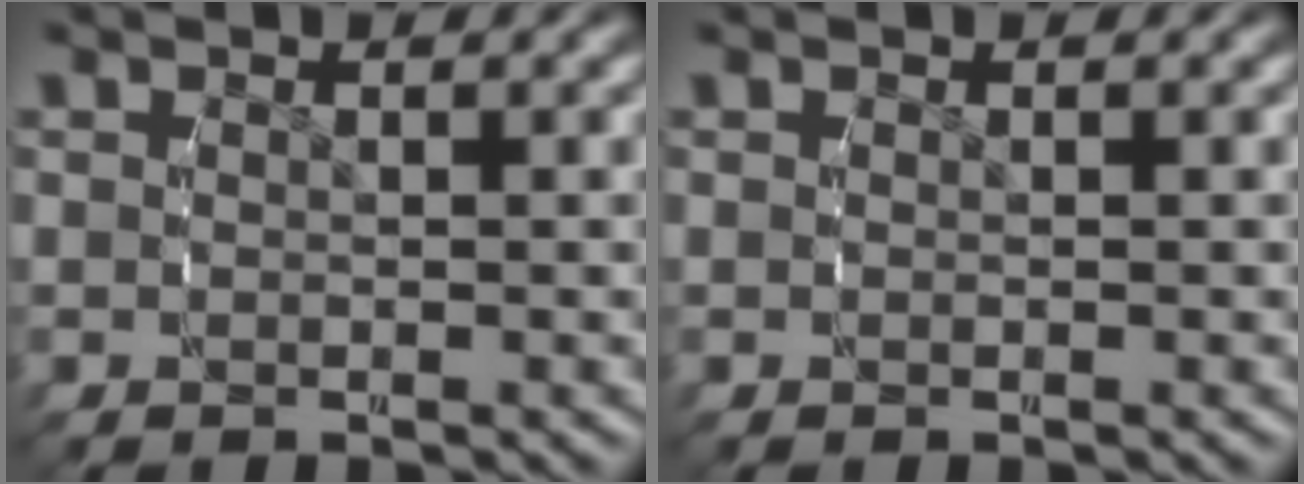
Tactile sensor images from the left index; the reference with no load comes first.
{"total": 0.0}